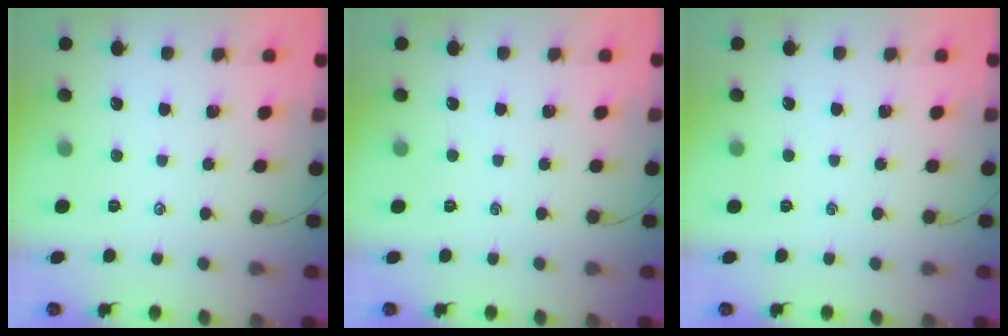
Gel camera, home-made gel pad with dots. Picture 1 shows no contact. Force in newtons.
{"total": 0.0}
{"total": 0.0}